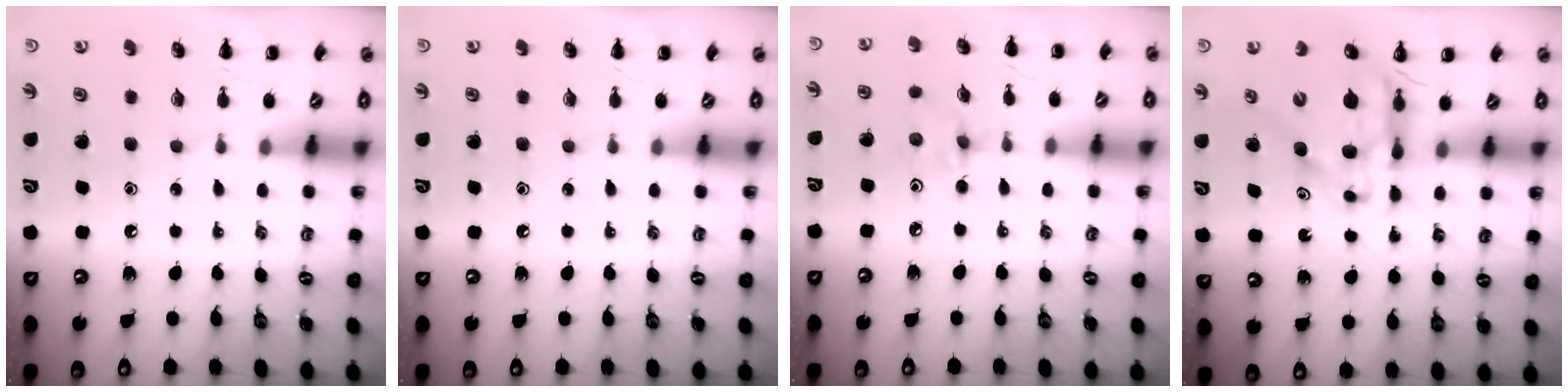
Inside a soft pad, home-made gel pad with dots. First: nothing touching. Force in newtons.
{"total": 0.0}
{"total": 2.2, "press": 2.1, "slide": 0.6}
{"total": 11.0, "press": 10.4, "slide": 3.5}